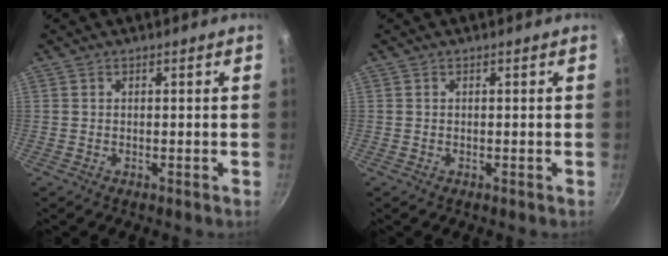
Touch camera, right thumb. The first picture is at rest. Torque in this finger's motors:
{"motor_torque": [0.01, 0.00, 0.01, 0.00, 0.04]}